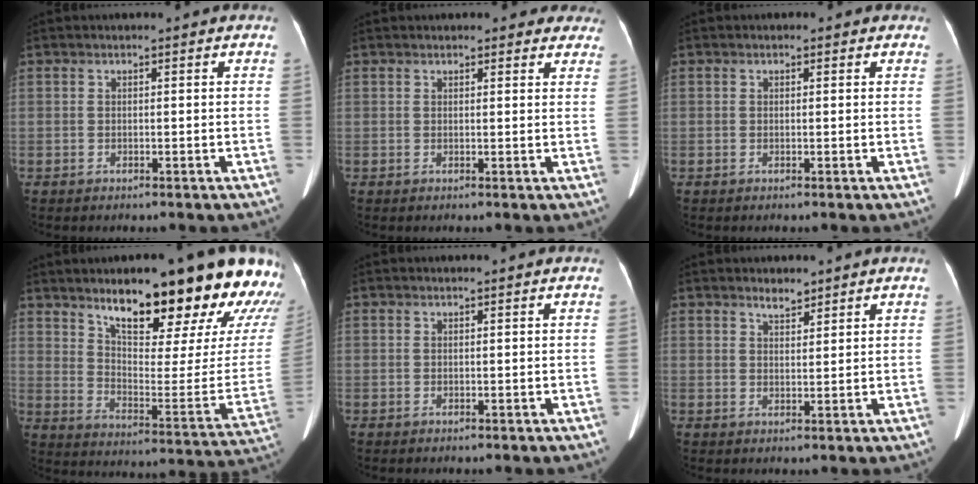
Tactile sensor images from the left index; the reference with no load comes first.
{"total": 5.4, "force": [4.8, 1.9, 1.5], "torque": [0.009, 0.007, 0.040]}
{"total": 0.5, "force": [0.2, 0.5, 0.1], "torque": [-0.001, 0.001, -0.002]}
{"total": 26.0, "force": [19.0, 5.3, 16.9], "torque": [-0.220, -0.032, 0.253]}
{"total": 0.0}
{"total": 2.0, "force": [1.8, 0.6, 0.7], "torque": [-0.015, 0.001, 0.032]}